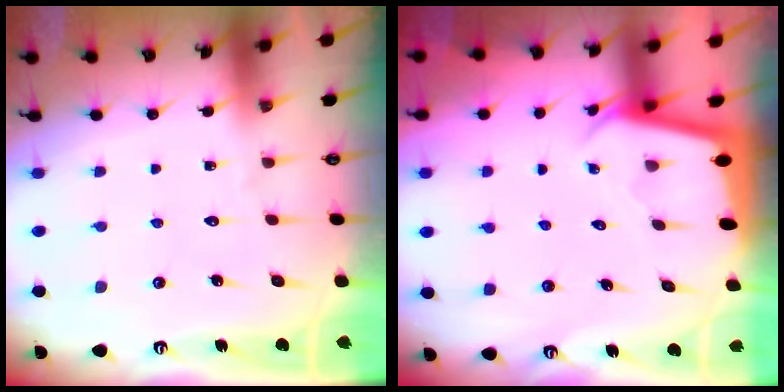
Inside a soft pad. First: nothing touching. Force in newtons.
{"total": 2.3, "press": 2.3, "slide": 0.1}